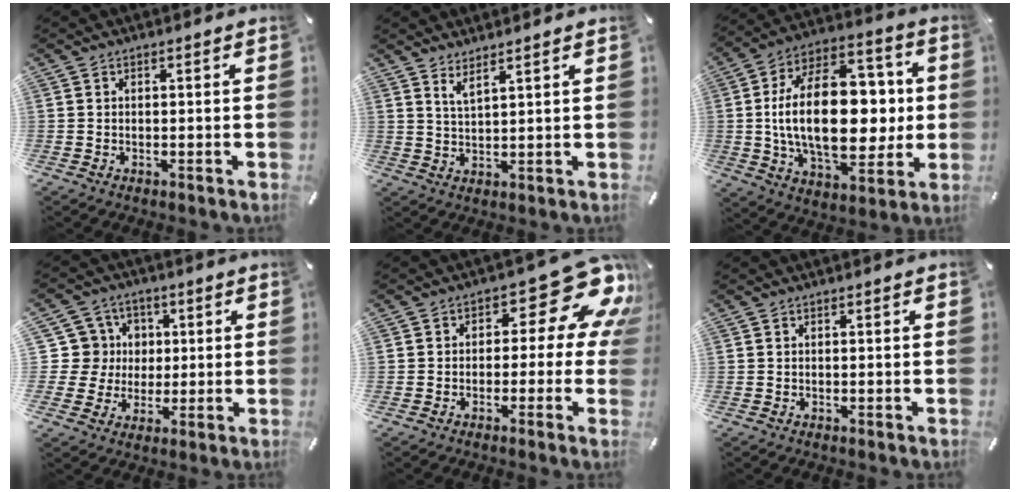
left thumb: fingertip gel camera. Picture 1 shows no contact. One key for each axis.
{"total": 3.0, "fx": 2.7, "fy": -0.1, "fz": 1.4, "tx": -0.034, "ty": -0.011, "tz": 0.049}
{"total": 26.7, "fx": 0.4, "fy": 15.7, "fz": 21.5, "tx": -0.388, "ty": -0.004, "tz": 0.007}
{"total": 11.7, "fx": 1.3, "fy": 11.4, "fz": 2.4, "tx": -0.050, "ty": -0.002, "tz": 0.031}
{"total": 16.1, "fx": 6.0, "fy": 7.6, "fz": 12.8, "tx": -0.158, "ty": -0.040, "tz": 0.093}
{"total": 0.0}